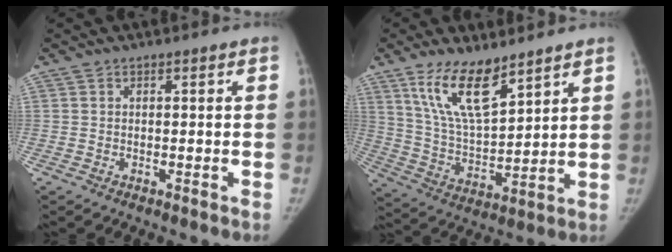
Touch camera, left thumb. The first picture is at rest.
{"total": 13.1, "force": [8.7, 4.5, 8.7], "torque": [-0.144, -0.052, 0.179]}